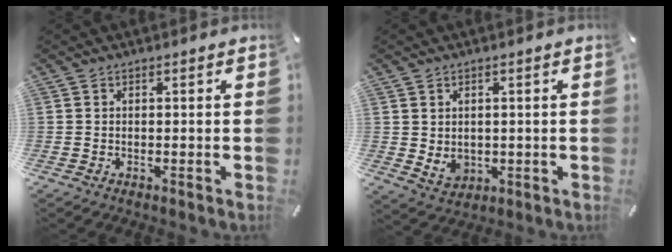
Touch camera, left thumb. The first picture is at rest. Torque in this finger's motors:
{"motor_torque": [0.85, 0.81, 0.30, -0.10, 0.17]}